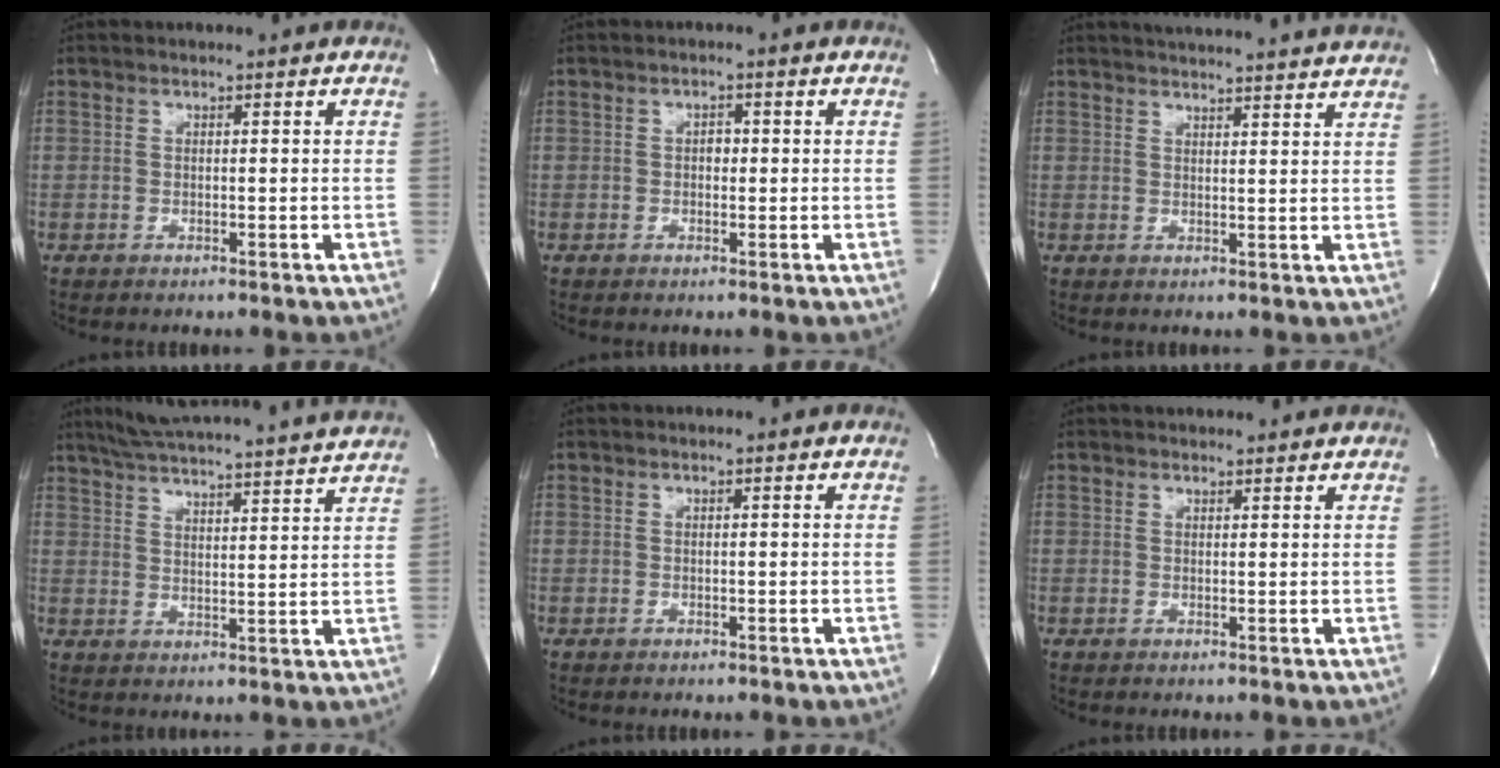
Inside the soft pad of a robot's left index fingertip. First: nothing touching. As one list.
[{"total": 1.3, "force": [-0.5, 0.8, 0.9], "torque": [-0.010, -0.001, -0.009]}, {"total": 16.4, "force": [15.6, 0.1, 4.9], "torque": [-0.076, -0.011, 0.192]}, {"total": 21.5, "force": [19.9, 0.0, 8.1], "torque": [-0.136, -0.011, 0.265]}, {"total": 0.0}, {"total": 5.3, "force": [4.9, 1.2, 1.4], "torque": [-0.014, 0.022, 0.056]}]